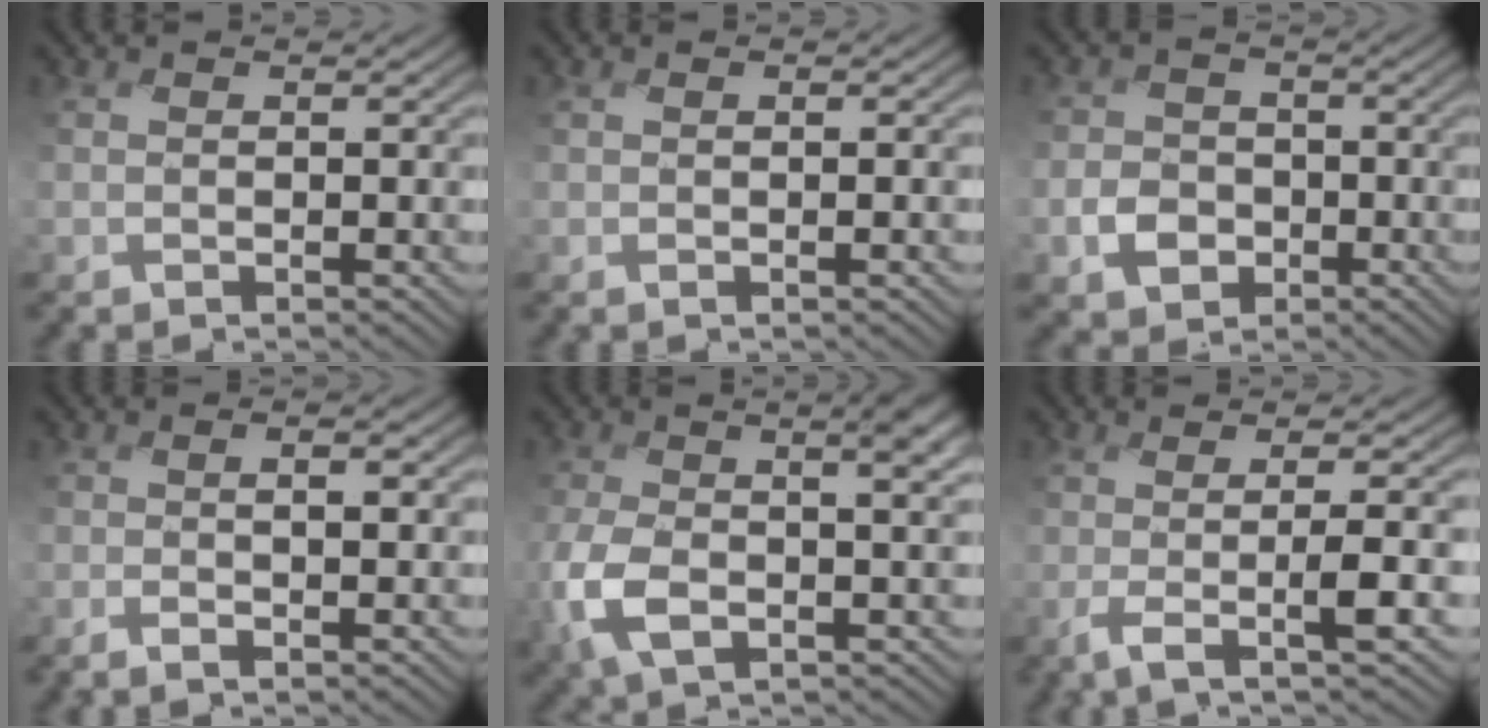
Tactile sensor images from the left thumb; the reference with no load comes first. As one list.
[{"total": 0.9, "force": [0.0, 0.0, 0.9], "torque": [-0.009, 0.001, -0.005]}, {"total": 4.0, "force": [-2.2, 3.2, 0.8], "torque": [-0.012, -0.005, -0.055]}, {"total": 2.1, "force": [-0.4, 0.5, 2.0], "torque": [-0.030, -0.001, -0.014]}, {"total": 8.7, "force": [-1.4, 4.4, 7.4], "torque": [-0.162, -0.018, -0.028]}, {"total": 5.7, "force": [-1.4, 0.5, 5.6], "torque": [-0.088, 0.007, -0.035]}]